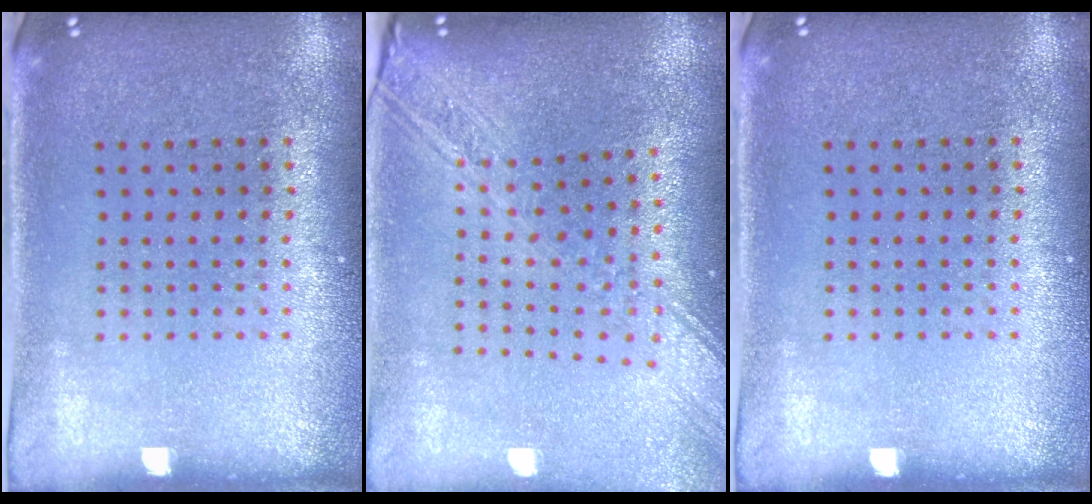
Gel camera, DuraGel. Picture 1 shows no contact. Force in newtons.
{"total": 2.7, "press": 2.2, "slide": 1.5}
{"total": 0.0}